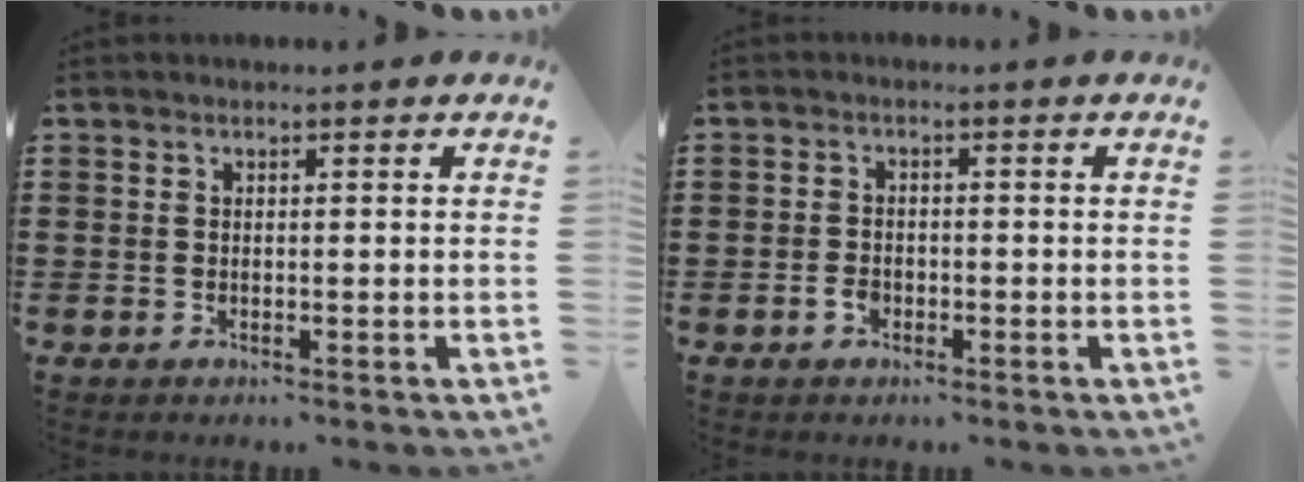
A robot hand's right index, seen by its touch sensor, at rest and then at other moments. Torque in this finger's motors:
{"motor_torque": [-0.39, 0.62, 0.01, 0.00]}